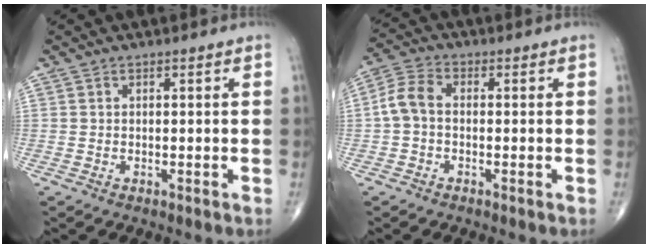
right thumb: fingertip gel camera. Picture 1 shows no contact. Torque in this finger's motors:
{"motor_torque": [-0.27, 0.45, 0.58, 0.00, 0.10]}